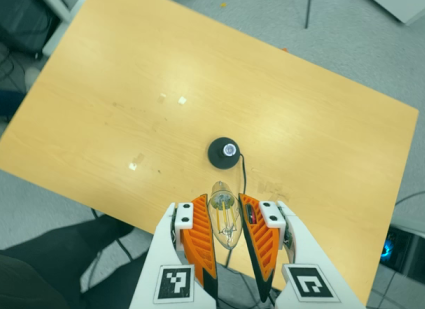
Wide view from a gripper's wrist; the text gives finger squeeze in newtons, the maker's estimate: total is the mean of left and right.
{"total": 11.8, "left": 12.1, "right": 11.5}